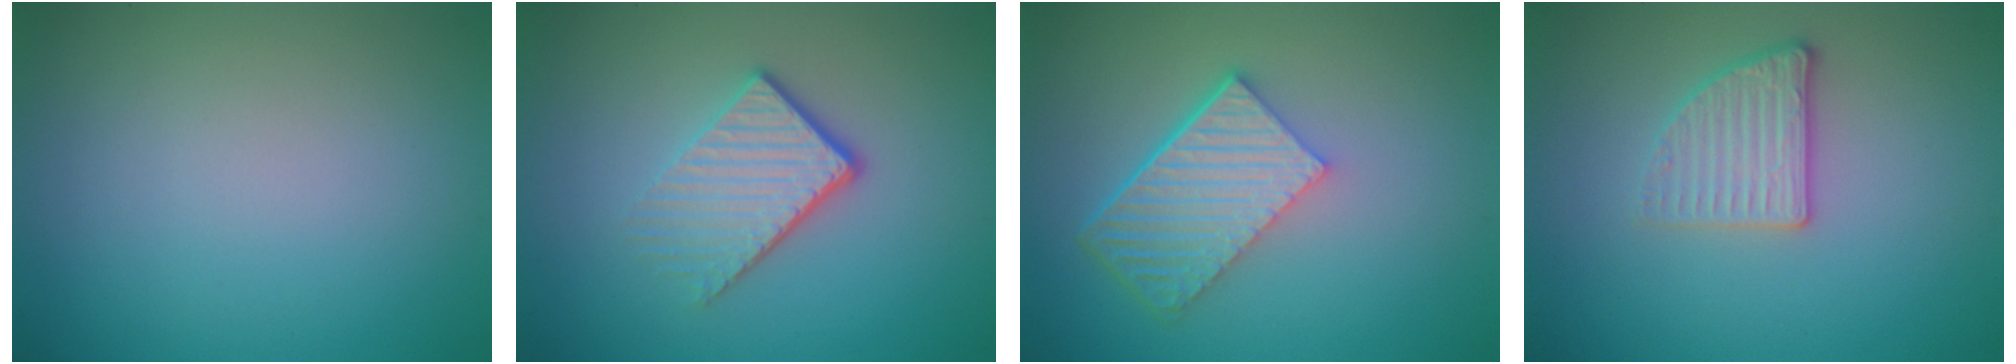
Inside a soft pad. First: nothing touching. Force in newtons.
{"total": 3.9, "press": 2.8, "slide": 2.8}
{"total": 6.1, "press": 4.2, "slide": 4.4}
{"total": 2.7, "press": 2.5, "slide": 1.0}